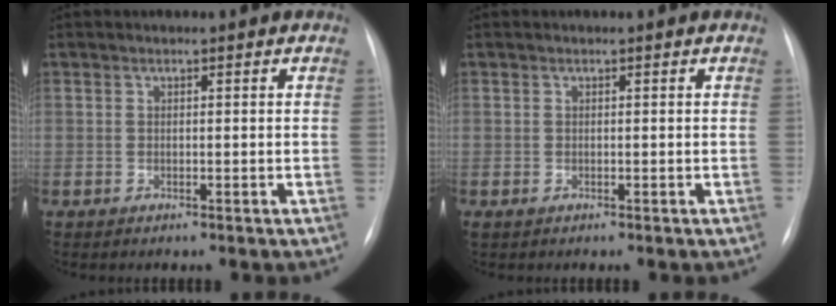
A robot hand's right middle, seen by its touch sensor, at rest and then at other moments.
{"total": 0.0}